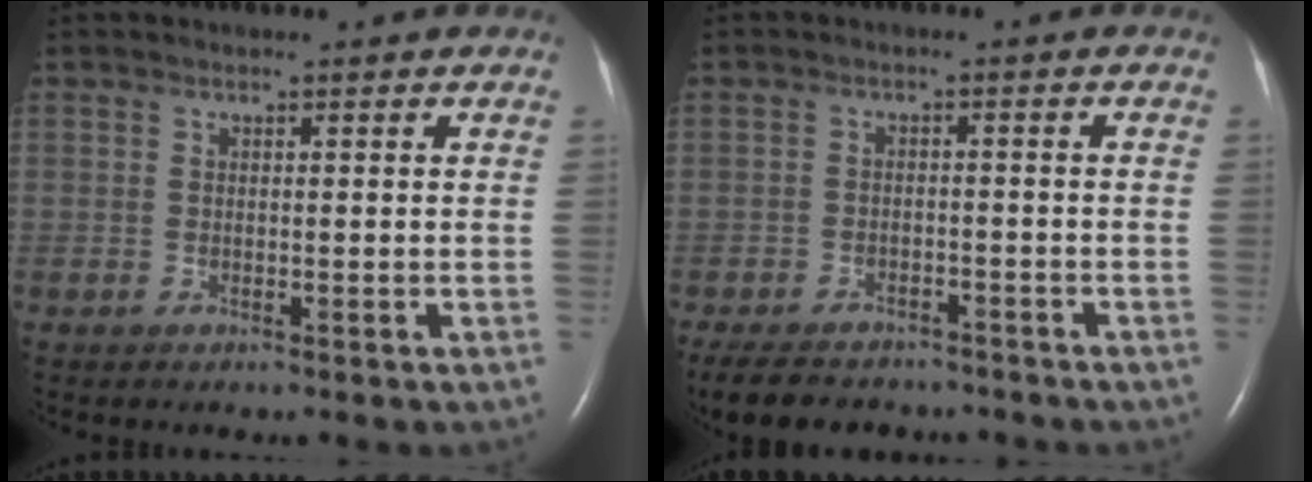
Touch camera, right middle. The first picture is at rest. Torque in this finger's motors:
{"motor_torque": [0.14, -0.17, 0.12, 0.07]}